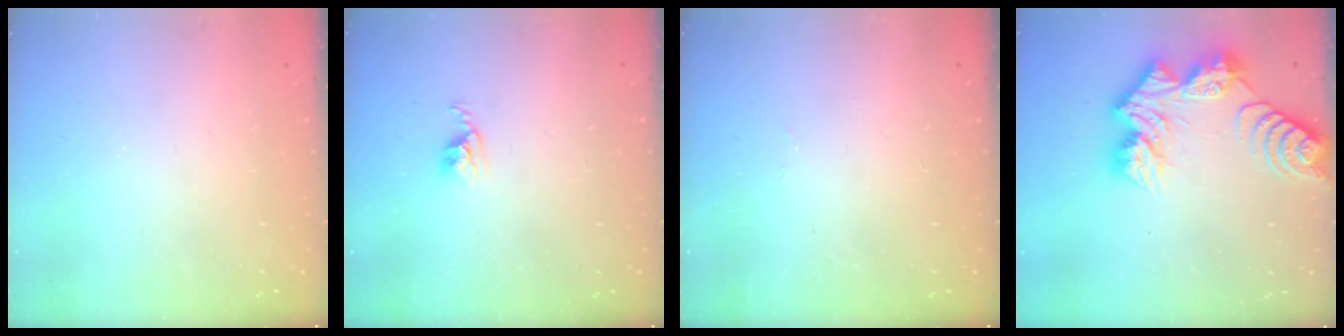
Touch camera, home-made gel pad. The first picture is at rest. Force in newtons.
{"total": 2.8, "press": 2.7, "slide": 0.4}
{"total": 2.0, "press": 1.9, "slide": 0.8}
{"total": 13.5, "press": 13.5, "slide": 1.1}